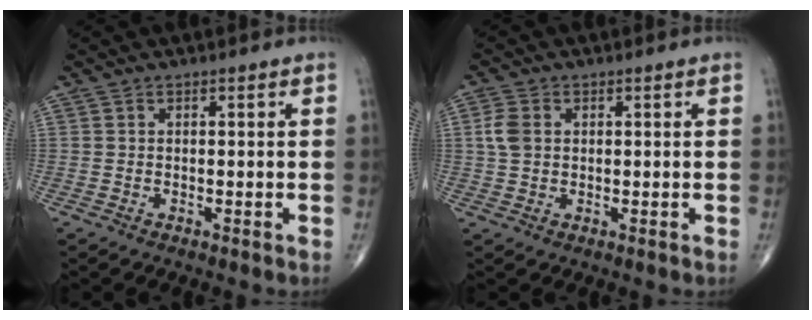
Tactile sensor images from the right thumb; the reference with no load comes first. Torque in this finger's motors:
{"motor_torque": [-0.21, 0.24, 0.07, -0.01, 0.00]}